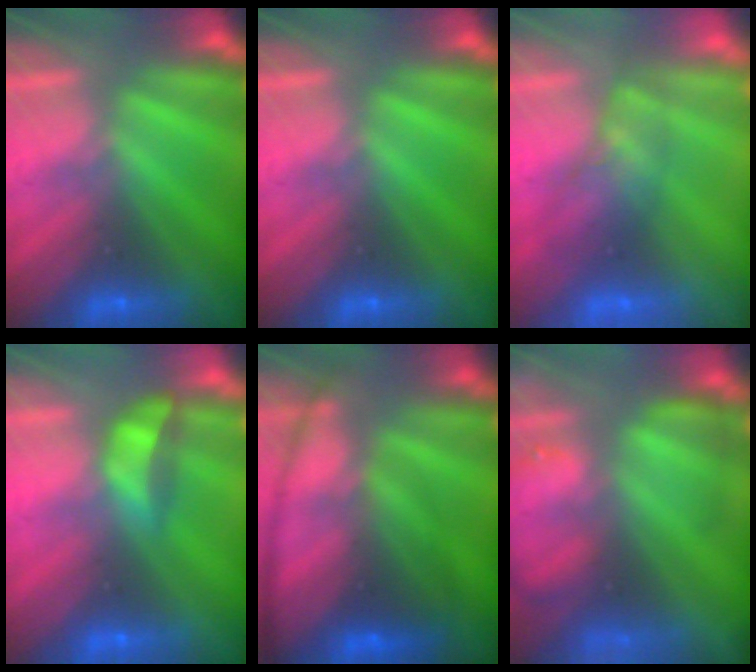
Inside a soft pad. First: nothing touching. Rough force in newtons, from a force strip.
{"total": 0.0}
{"total": 2.6}
{"total": 3.9}
{"total": 7.2}
{"total": 7.6}